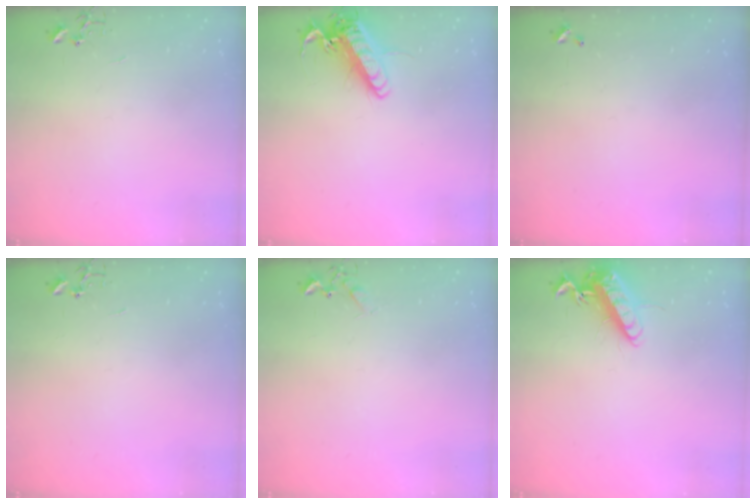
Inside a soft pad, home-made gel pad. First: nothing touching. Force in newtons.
{"total": 15.7, "press": 15.5, "slide": 2.4}
{"total": 0.0}
{"total": 0.0}
{"total": 6.1, "press": 6.0, "slide": 0.8}
{"total": 14.3, "press": 14.1, "slide": 2.1}